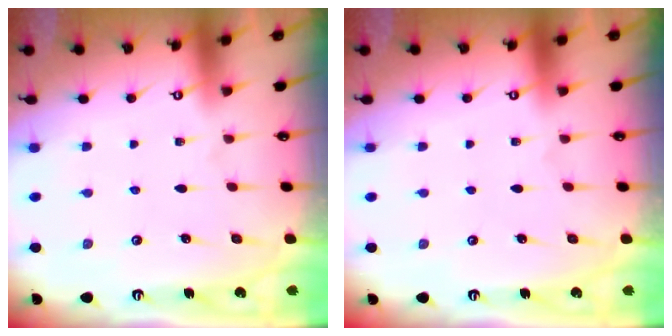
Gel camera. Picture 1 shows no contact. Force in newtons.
{"total": 0.0}